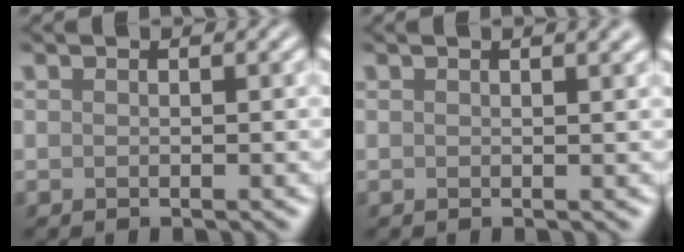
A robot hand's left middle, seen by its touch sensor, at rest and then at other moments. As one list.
[{"total": 2.1, "force": [1.1, 0.7, 1.6], "torque": [-0.012, 0.004, 0.007]}]